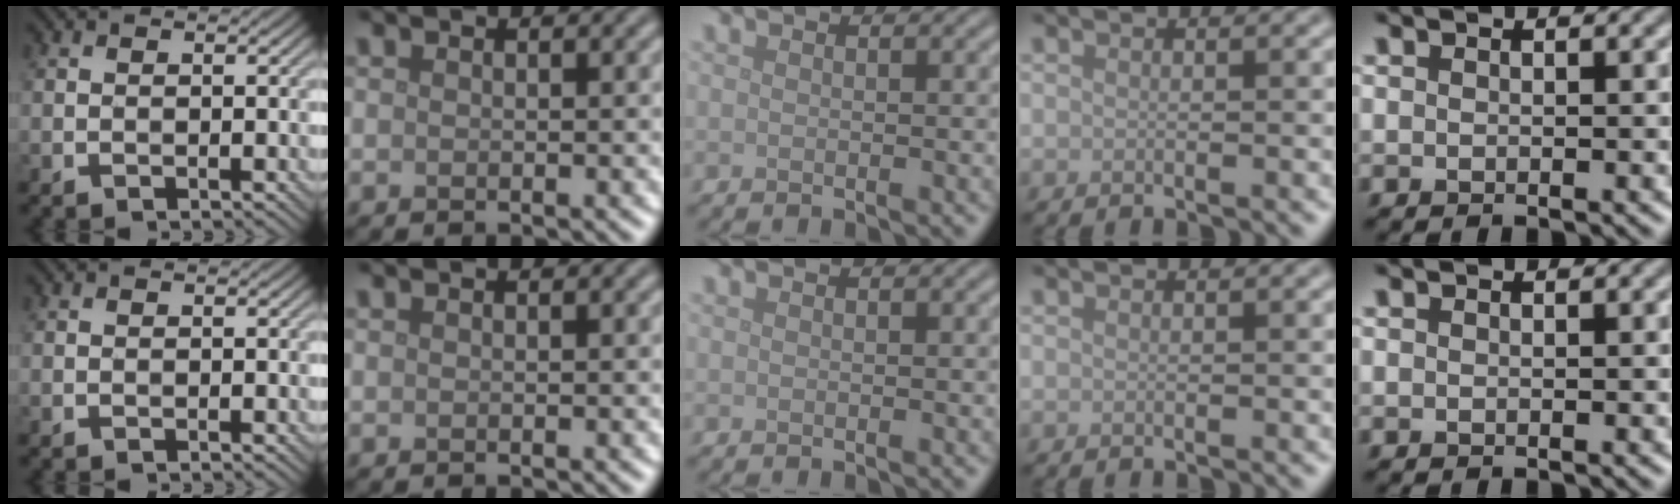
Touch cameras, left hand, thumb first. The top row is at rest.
{}